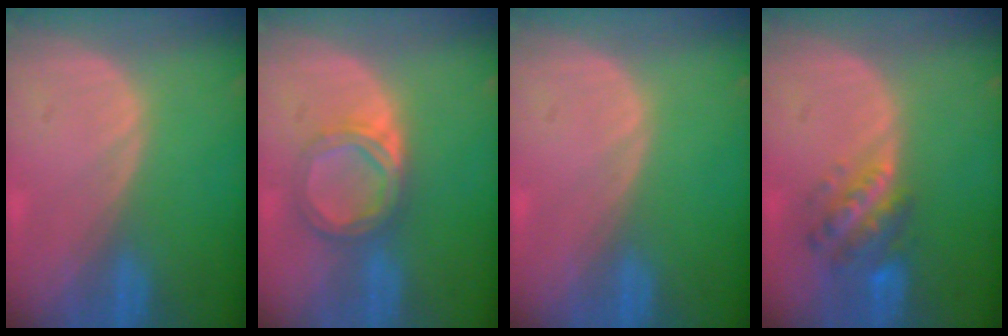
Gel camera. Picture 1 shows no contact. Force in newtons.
{"total": 5.2, "press": 5.0, "slide": 1.3}
{"total": 0.0}
{"total": 5.9, "press": 5.7, "slide": 1.2}